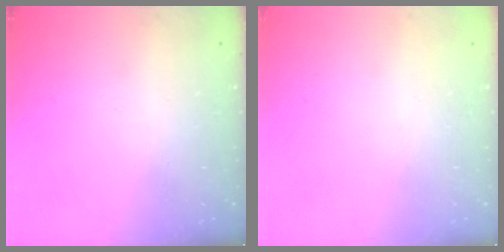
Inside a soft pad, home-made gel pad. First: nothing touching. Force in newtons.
{"total": 0.0}